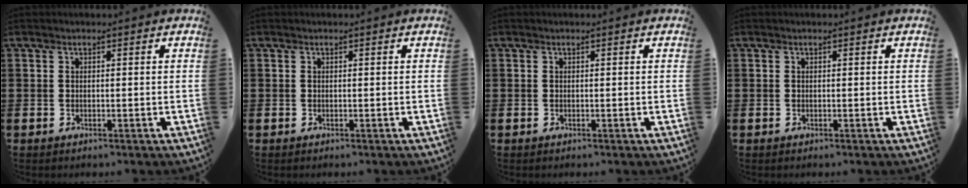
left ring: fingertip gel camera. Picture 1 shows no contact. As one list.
[{"total": 0.0}, {"total": 0.0}, {"total": 0.0}]